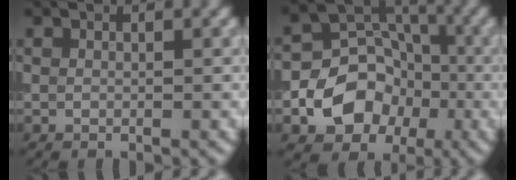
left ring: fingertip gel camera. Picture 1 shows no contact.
{"total": 7.7, "force": [-2.4, 6.2, 4.0], "torque": [-0.045, 0.003, -0.052]}